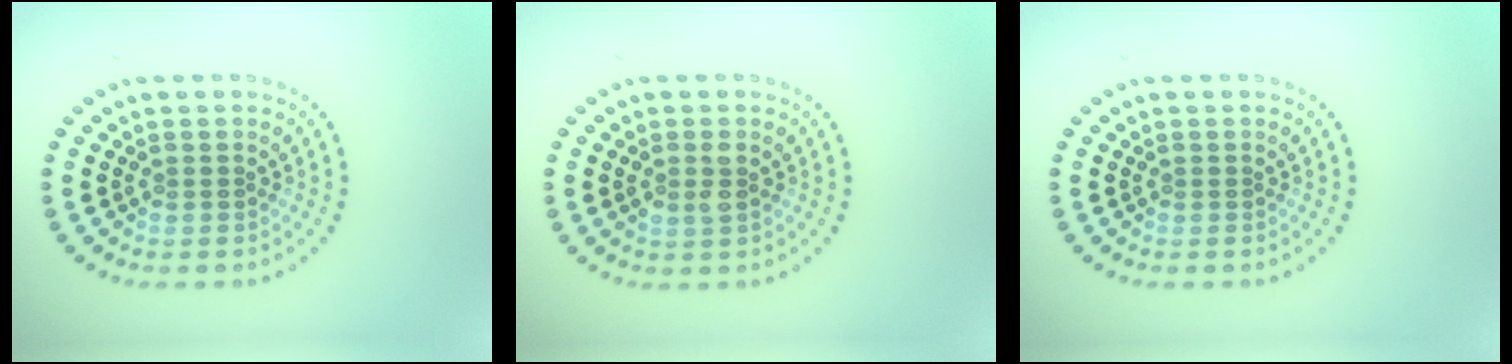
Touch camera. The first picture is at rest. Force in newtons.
{"total": 1.5, "press": 1.5, "slide": 0.3}
{"total": 0.0}